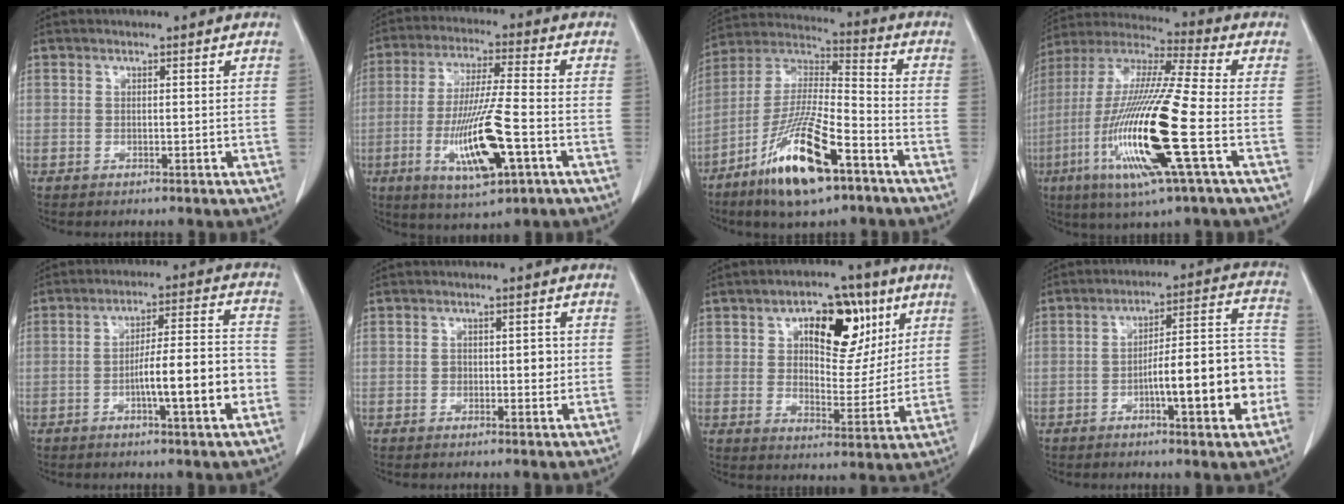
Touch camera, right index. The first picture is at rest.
{"total": 13.7, "force": [-4.5, 1.6, 12.8], "torque": [-0.250, -0.017, -0.074]}
{"total": 17.0, "force": [-9.4, 3.3, 13.8], "torque": [-0.285, -0.025, -0.169]}
{"total": 21.3, "force": [-6.1, 0.9, 20.4], "torque": [-0.440, -0.030, -0.122]}
{"total": 11.3, "force": [-3.5, 0.9, 10.8], "torque": [-0.168, 0.016, -0.052]}
{"total": 2.9, "force": [-0.2, 1.6, 2.4], "torque": [-0.031, 0.007, 0.000]}
{"total": 13.1, "force": [5.5, 6.5, 10.0], "torque": [-0.139, 0.020, 0.090]}
{"total": 14.5, "force": [-4.4, 2.4, 13.7], "torque": [-0.190, 0.029, -0.061]}